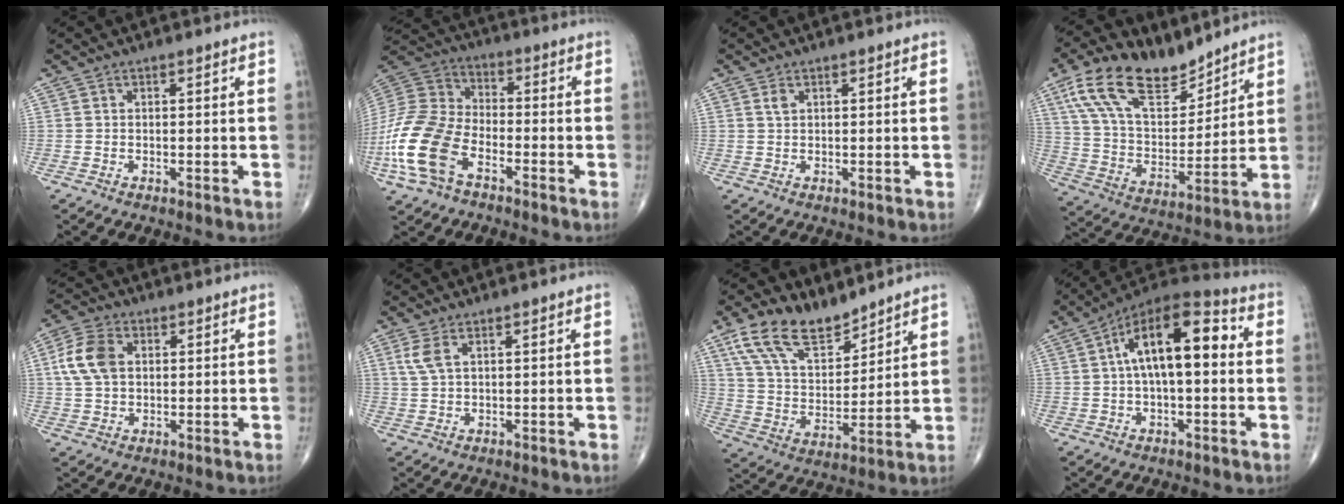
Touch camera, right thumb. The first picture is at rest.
{"total": 16.9, "force": [-7.3, 9.7, 11.7], "torque": [-0.253, 0.036, -0.151]}
{"total": 1.1, "force": [0.6, 0.6, 0.7], "torque": [-0.014, 0.004, 0.012]}
{"total": 17.7, "force": [11.9, 8.3, 10.1], "torque": [-0.154, -0.051, 0.230]}
{"total": 8.4, "force": [1.6, 5.7, 6.0], "torque": [-0.122, 0.009, 0.030]}
{"total": 3.2, "force": [1.4, 1.3, 2.5], "torque": [-0.065, 0.006, 0.037]}
{"total": 13.8, "force": [9.9, 6.4, 7.1], "torque": [-0.110, -0.050, 0.199]}
{"total": 15.7, "force": [2.0, 6.9, 14.0], "torque": [-0.220, 0.044, 0.023]}